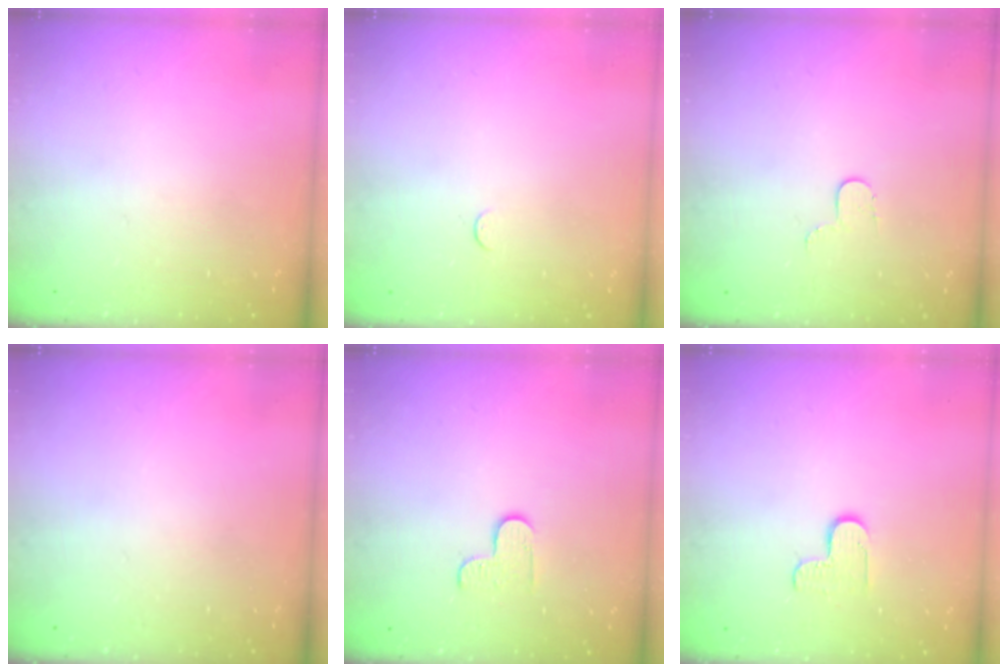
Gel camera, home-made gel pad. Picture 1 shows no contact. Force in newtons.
{"total": 2.4, "press": 2.4, "slide": 0.3}
{"total": 4.4, "press": 4.3, "slide": 0.5}
{"total": 0.0}
{"total": 4.2, "press": 4.1, "slide": 0.4}
{"total": 5.9, "press": 5.9, "slide": 0.5}